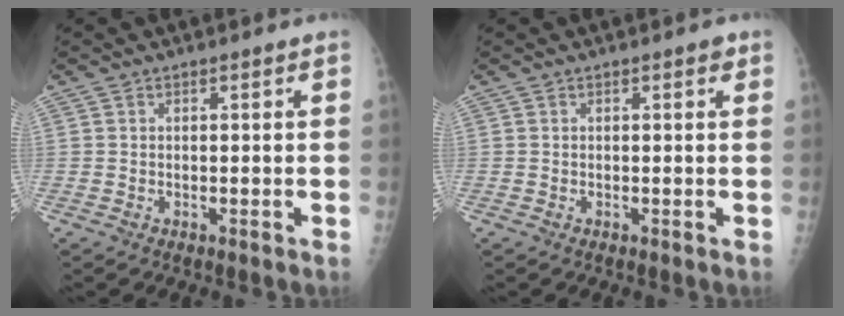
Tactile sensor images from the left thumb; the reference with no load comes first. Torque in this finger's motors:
{"motor_torque": [0.19, 0.03, 0.12, 0.15, 0.00]}